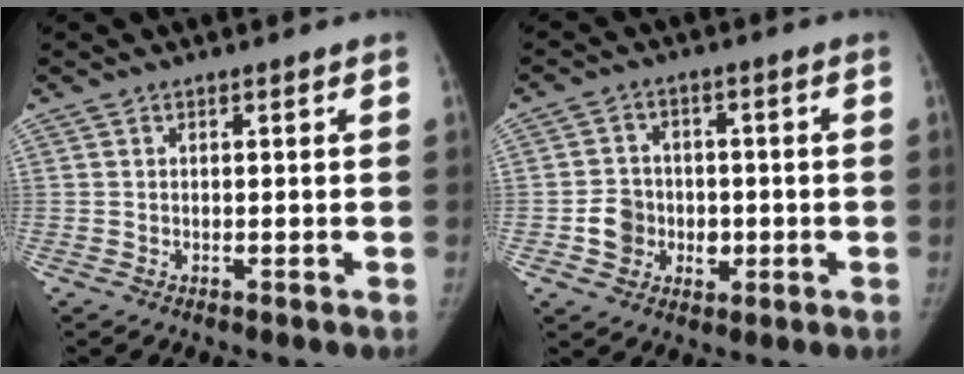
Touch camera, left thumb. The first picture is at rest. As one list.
[{"total": 7.3, "force": [-1.2, 6.5, 3.0], "torque": [-0.017, 0.012, -0.020]}]